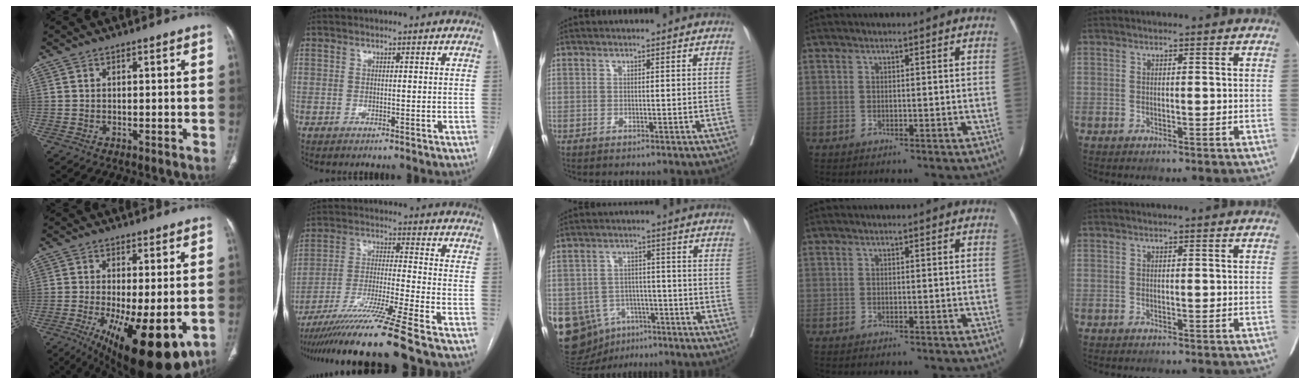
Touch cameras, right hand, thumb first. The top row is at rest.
{"thumb": {"total": 18.6, "force": [-6.5, 6.4, 16.2], "torque": [-0.231, -0.028, -0.081]}, "index": {"total": 15.9, "force": [-12.6, -3.1, 9.2], "torque": [-0.172, -0.034, -0.220]}, "middle": {"total": 17.4, "force": [-8.1, 13.5, 7.4], "torque": [-0.182, 0.017, -0.111]}}